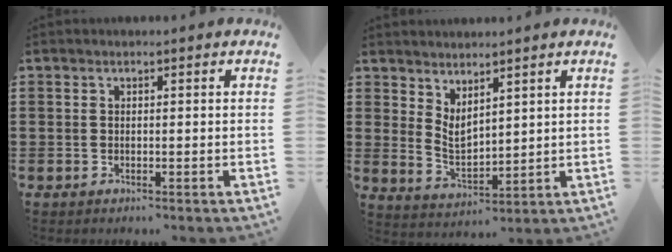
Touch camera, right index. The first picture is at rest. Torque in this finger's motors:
{"motor_torque": [0.81, 1.33, 0.05, 0.05]}